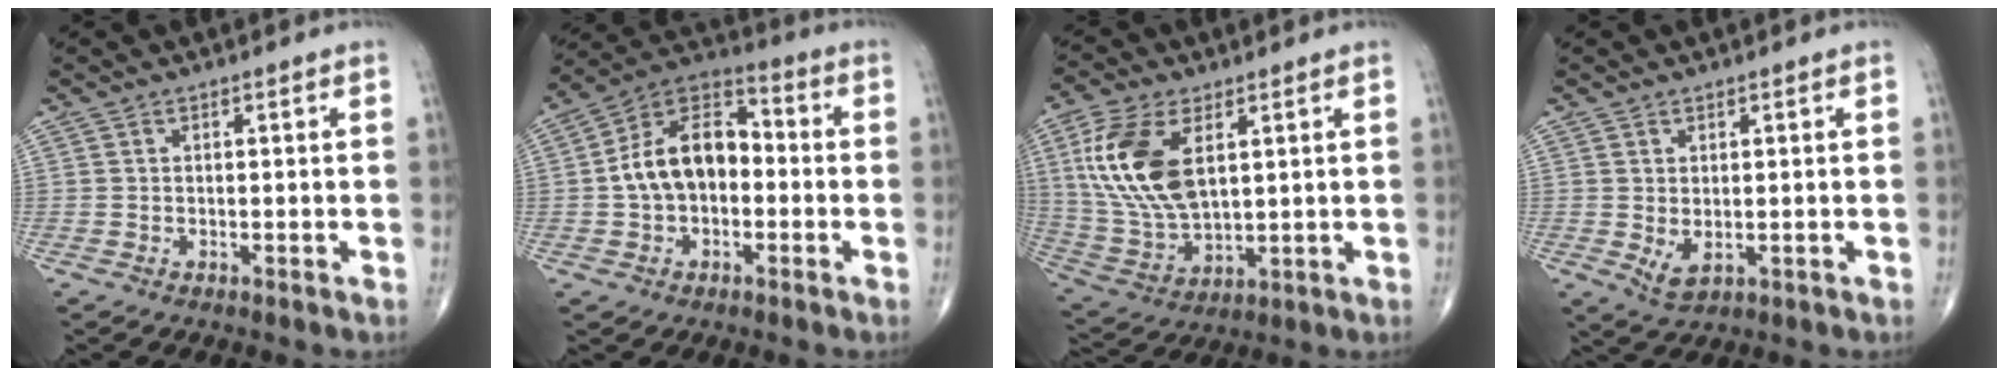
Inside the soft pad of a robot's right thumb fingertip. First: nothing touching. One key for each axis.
{"total": 13.6, "fx": -0.8, "fy": 8.9, "fz": 10.3, "tx": -0.159, "ty": 0.042, "tz": -0.028}
{"total": 16.3, "fx": 4.8, "fy": 8.6, "fz": 13.0, "tx": -0.265, "ty": -0.014, "tz": 0.101}
{"total": 3.3, "fx": -0.3, "fy": 1.8, "fz": 2.7, "tx": -0.045, "ty": -0.006, "tz": 0.007}